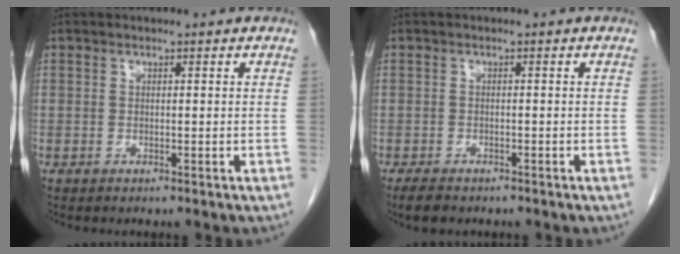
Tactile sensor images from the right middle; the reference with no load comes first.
{"total": 3.1, "force": [-2.4, 1.2, 1.5], "torque": [-0.029, -0.005, -0.034]}